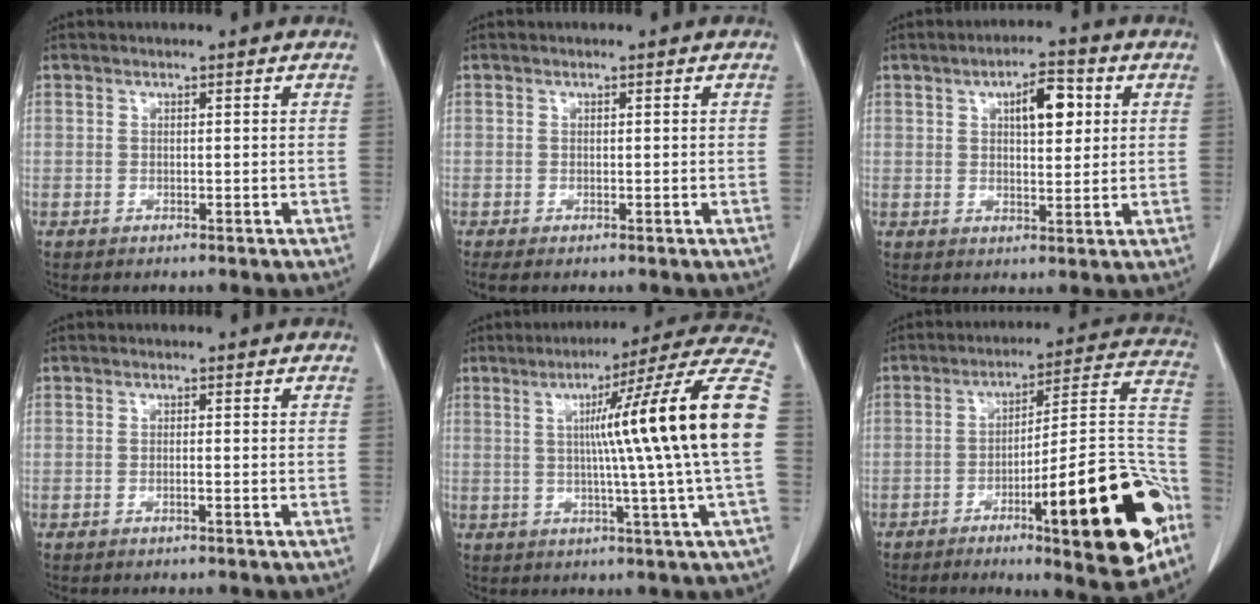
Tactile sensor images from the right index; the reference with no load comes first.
{"total": 0.7, "force": [-0.3, 0.0, 0.6], "torque": [-0.014, 0.000, -0.004]}
{"total": 6.4, "force": [2.2, 2.3, 5.6], "torque": [-0.087, 0.009, 0.034]}
{"total": 0.6, "force": [-0.3, -0.1, 0.5], "torque": [-0.010, 0.001, -0.005]}
{"total": 19.7, "force": [1.6, -2.6, 19.5], "torque": [-0.250, 0.016, 0.007]}
{"total": 23.6, "force": [-9.4, 3.5, 21.3], "torque": [-0.217, 0.017, -0.127]}